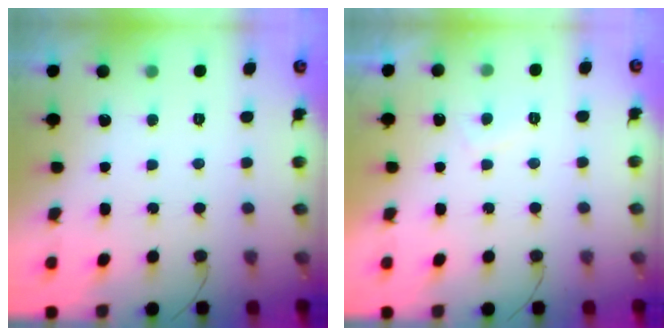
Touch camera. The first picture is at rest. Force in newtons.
{"total": 1.8, "press": 1.6, "slide": 0.8}